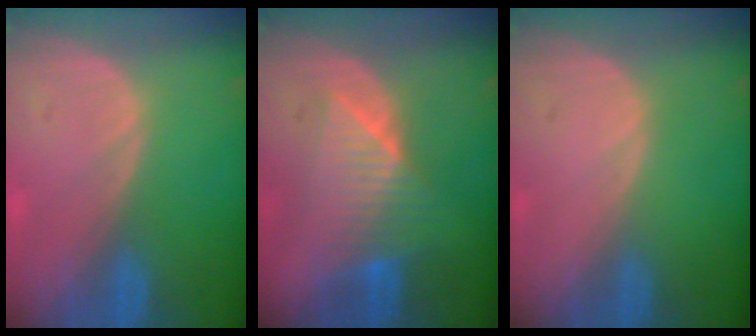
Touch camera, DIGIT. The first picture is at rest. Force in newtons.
{"total": 6.9, "press": 6.8, "slide": 0.9}
{"total": 0.0}